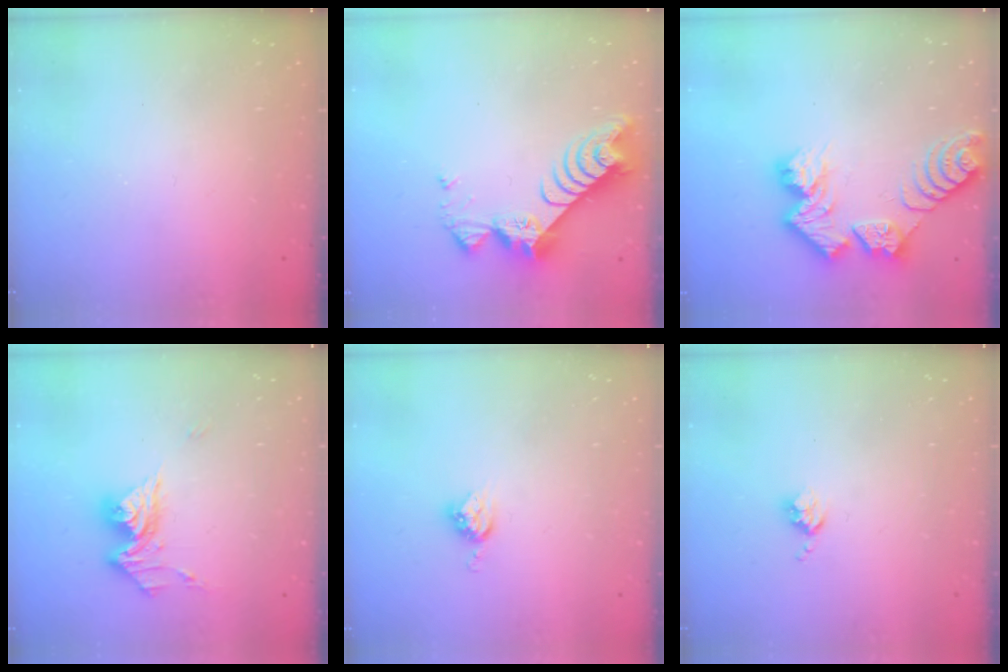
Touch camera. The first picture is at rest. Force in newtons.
{"total": 10.7, "press": 10.7, "slide": 0.9}
{"total": 12.7, "press": 12.6, "slide": 1.0}
{"total": 12.3, "press": 12.3, "slide": 1.4}
{"total": 5.8, "press": 5.8, "slide": 0.3}
{"total": 3.6, "press": 3.6, "slide": 0.4}